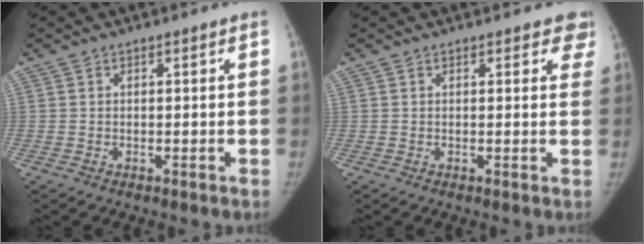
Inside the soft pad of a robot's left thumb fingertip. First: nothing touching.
{"total": 3.8, "force": [2.9, 2.0, 1.4], "torque": [0.021, -0.009, 0.016]}